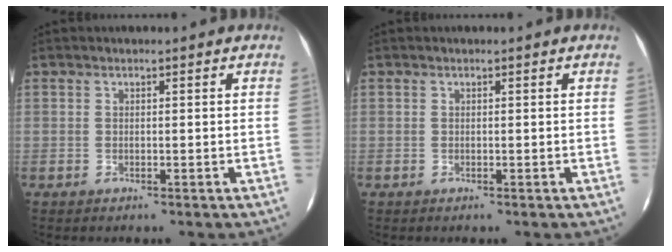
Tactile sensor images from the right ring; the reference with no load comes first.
{"total": 0.0}